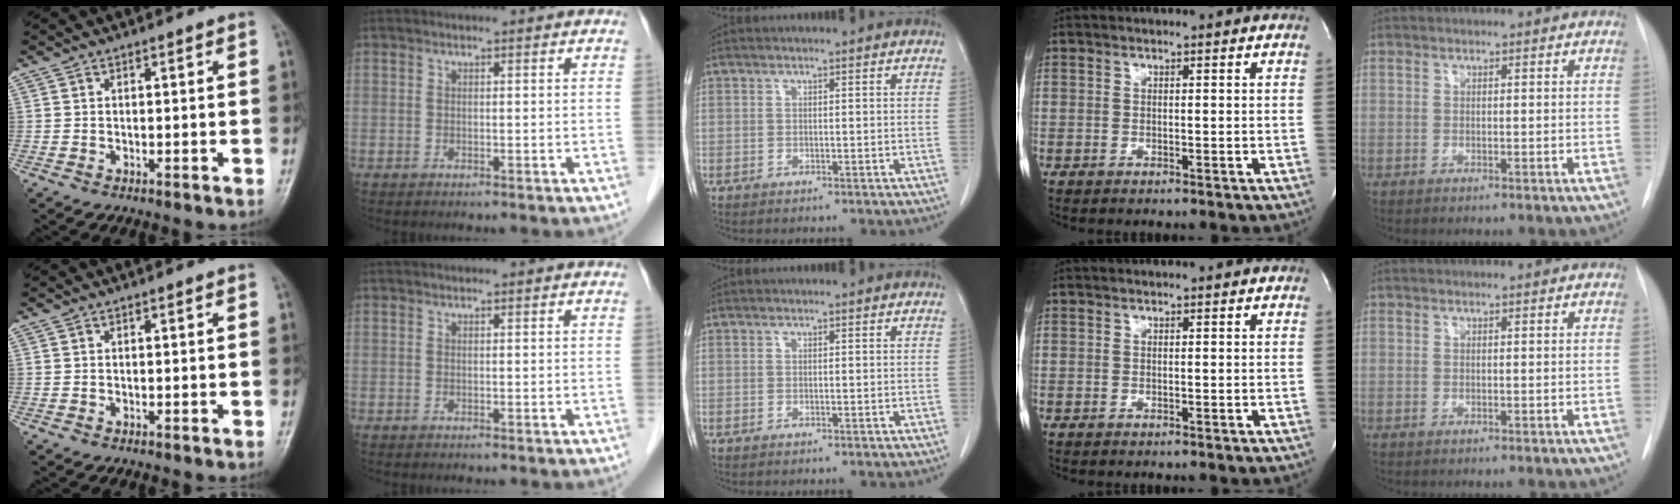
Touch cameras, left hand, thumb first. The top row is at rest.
{}